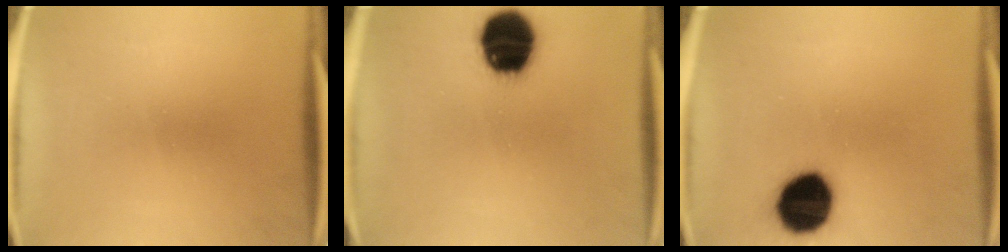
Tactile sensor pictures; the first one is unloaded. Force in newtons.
{"total": 16.7}
{"total": 15.0}